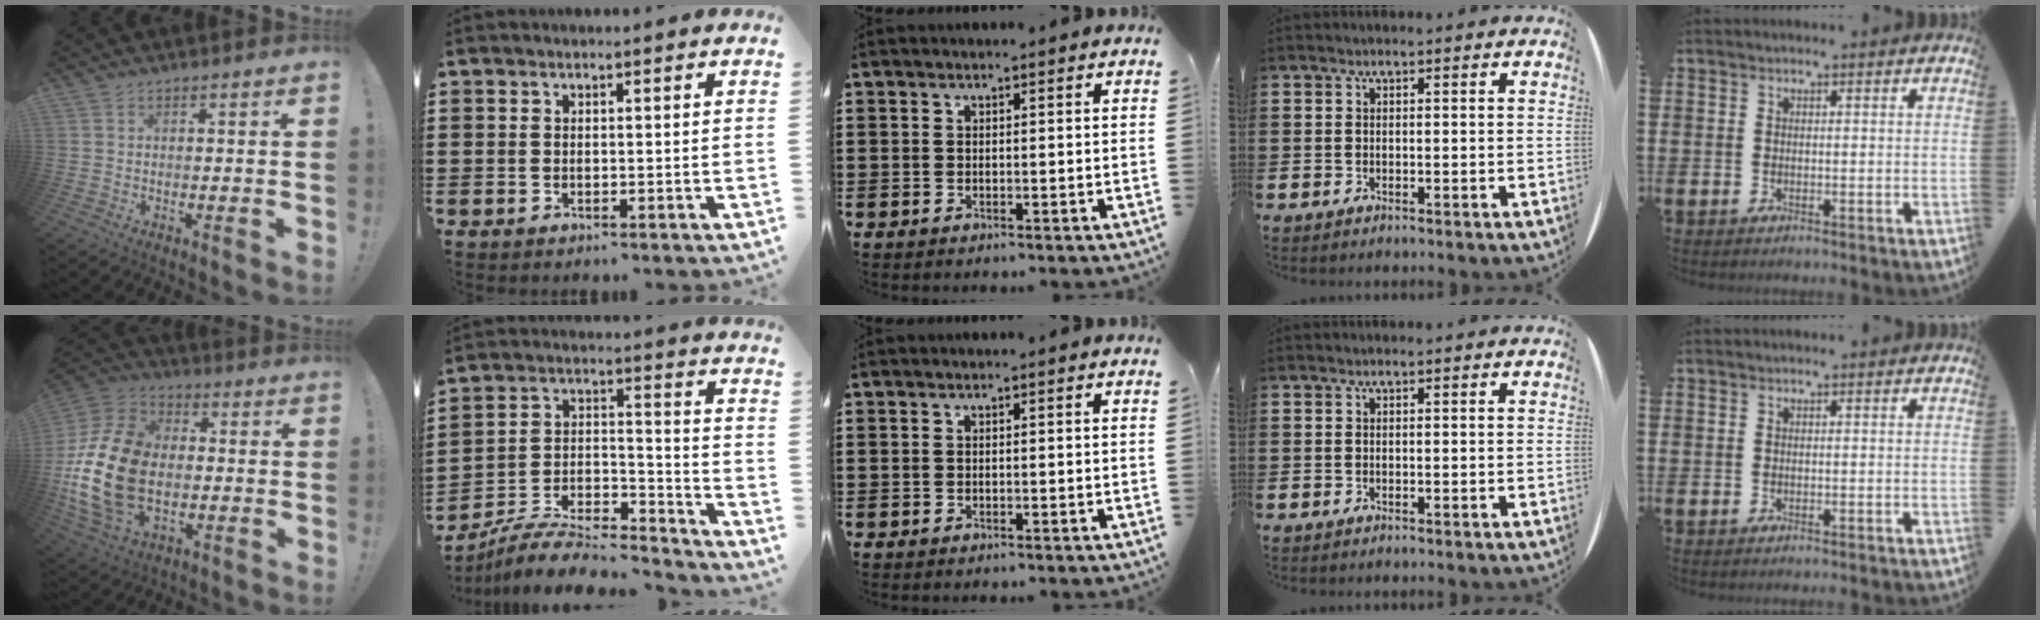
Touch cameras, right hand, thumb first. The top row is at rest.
{"thumb": {"total": 22.2, "force": [-3.0, 15.6, 15.6], "torque": [-0.287, 0.030, -0.042]}, "index": {"total": 7.9, "force": [-7.4, 2.0, 2.2], "torque": [-0.031, 0.017, -0.142]}}